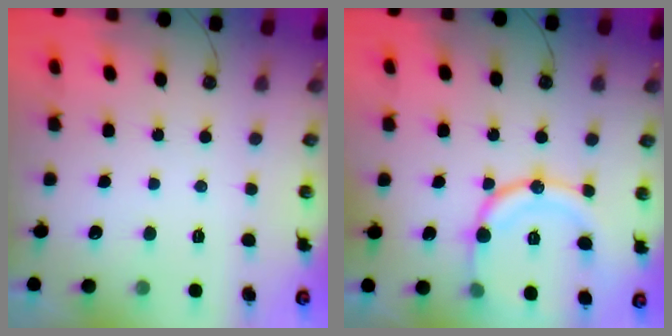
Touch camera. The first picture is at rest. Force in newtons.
{"total": 15.7, "press": 15.6, "slide": 1.5}